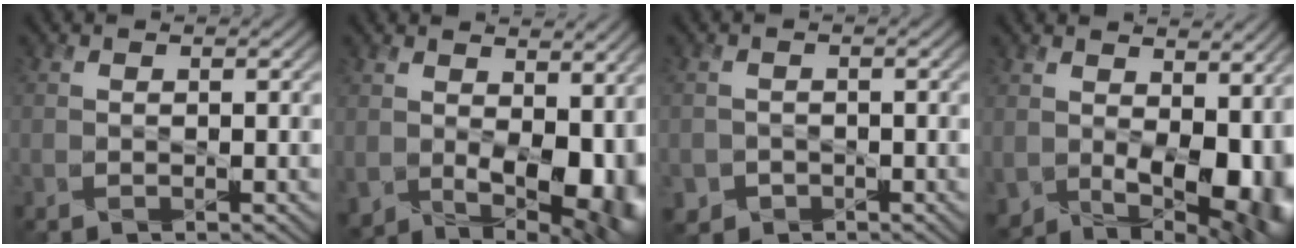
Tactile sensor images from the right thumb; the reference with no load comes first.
{"total": 12.9, "force": [0.4, 9.2, 9.0], "torque": [-0.152, -0.051, 0.058]}
{"total": 1.6, "force": [-0.9, 1.2, -0.3], "torque": [0.009, 0.000, -0.020]}
{"total": 14.4, "force": [0.2, 10.3, 10.1], "torque": [-0.165, -0.055, 0.061]}